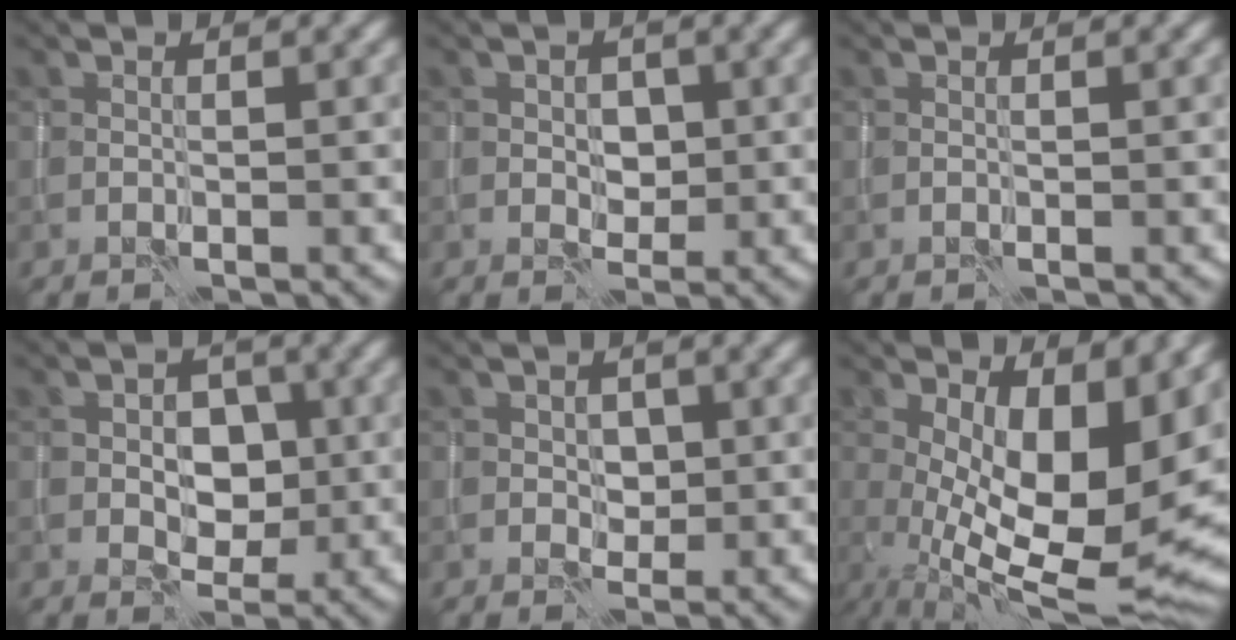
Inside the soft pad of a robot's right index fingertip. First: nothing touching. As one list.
[{"total": 2.1, "force": [0.1, 1.6, 1.3], "torque": [-0.022, -0.002, 0.003]}, {"total": 0.0}, {"total": 4.2, "force": [-0.1, 3.1, 2.8], "torque": [-0.039, -0.005, -0.001]}, {"total": 1.6, "force": [0.2, 1.3, 0.9], "torque": [-0.014, -0.003, 0.004]}, {"total": 13.2, "force": [0.3, 5.5, 12.0], "torque": [-0.173, -0.011, 0.011]}]